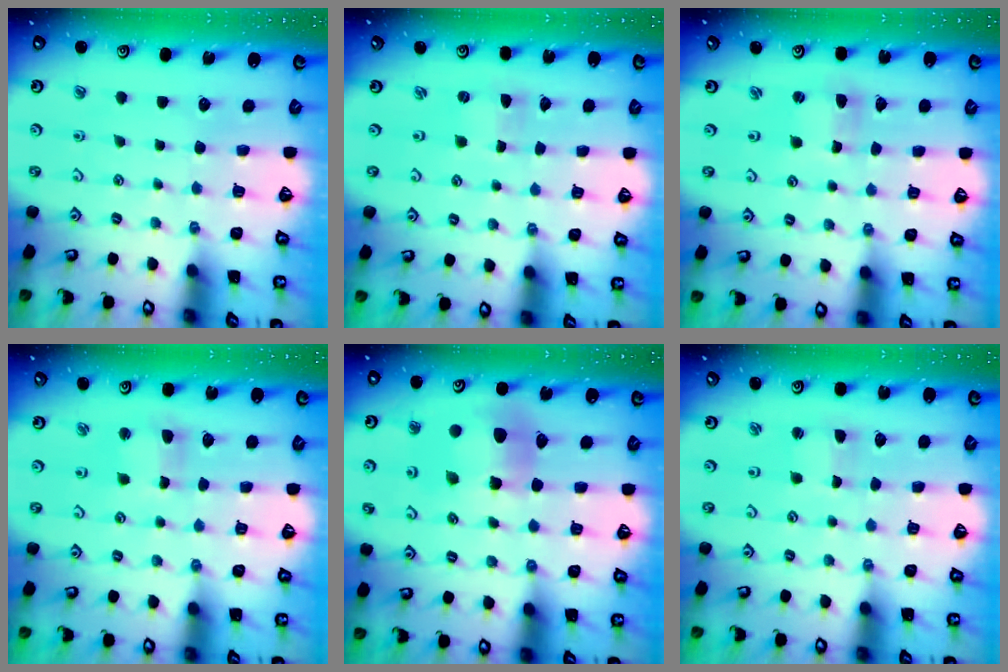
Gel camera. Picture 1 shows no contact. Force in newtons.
{"total": 0.0}
{"total": 1.7, "press": 1.7, "slide": 0.2}
{"total": 3.3, "press": 3.3, "slide": 0.4}
{"total": 10.2, "press": 10.2, "slide": 1.2}
{"total": 1.7, "press": 1.7, "slide": 0.2}